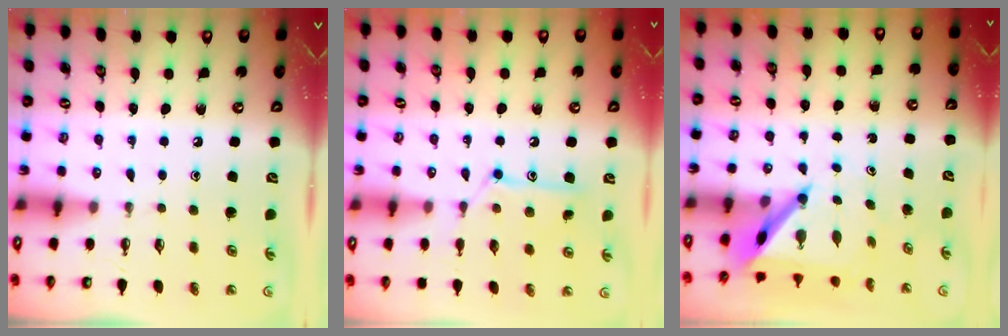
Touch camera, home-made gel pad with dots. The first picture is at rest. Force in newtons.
{"total": 11.3, "press": 11.3, "slide": 0.1}
{"total": 6.4, "press": 6.4, "slide": 0.6}